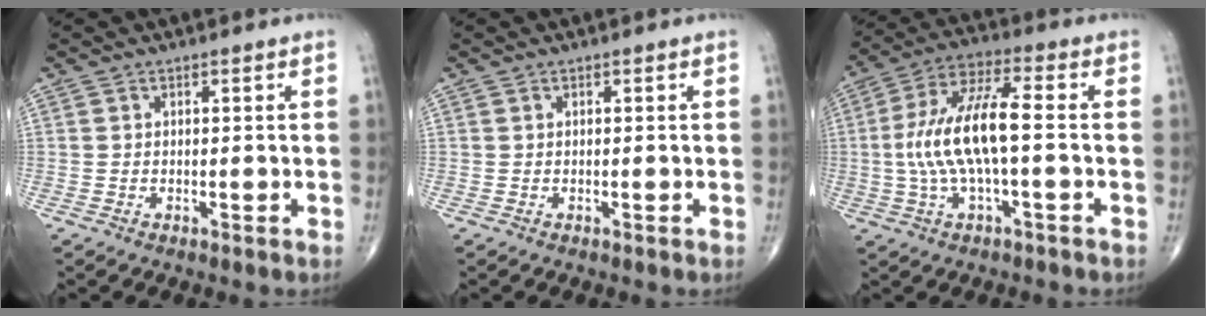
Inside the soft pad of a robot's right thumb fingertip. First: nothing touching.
{"total": 0.0}
{"total": 13.6, "force": [-0.8, 4.0, 12.9], "torque": [-0.274, 0.036, -0.016]}